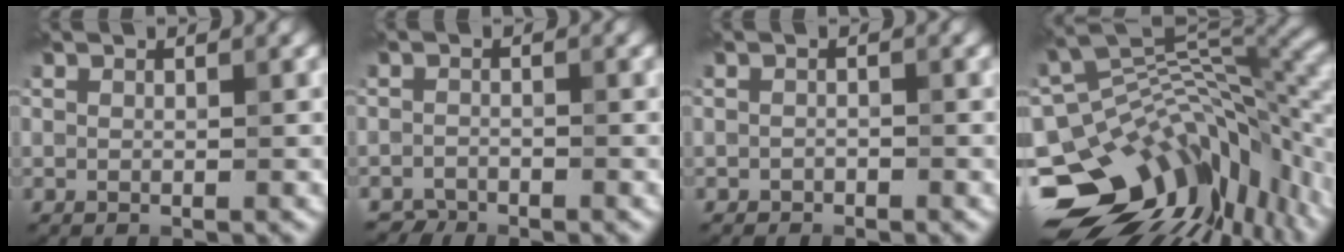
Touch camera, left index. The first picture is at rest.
{"total": 1.4, "force": [-1.4, 0.3, -0.1], "torque": [0.004, 0.002, -0.029]}
{"total": 0.7, "force": [-0.6, 0.4, 0.0], "torque": [0.001, -0.001, -0.010]}
{"total": 14.6, "force": [-6.6, 8.5, 9.8], "torque": [-0.177, -0.014, -0.100]}